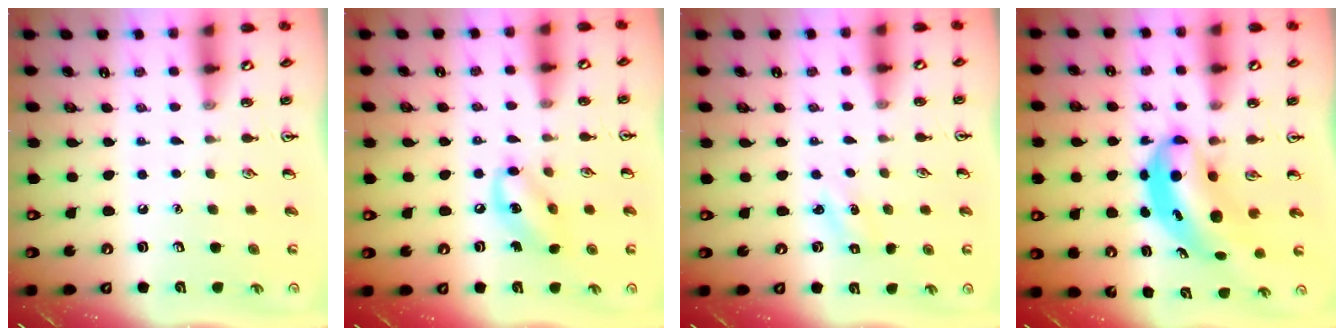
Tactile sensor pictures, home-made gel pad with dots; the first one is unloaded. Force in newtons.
{"total": 8.2, "press": 8.0, "slide": 1.4}
{"total": 1.4, "press": 1.3, "slide": 0.6}
{"total": 6.8, "press": 6.5, "slide": 1.8}